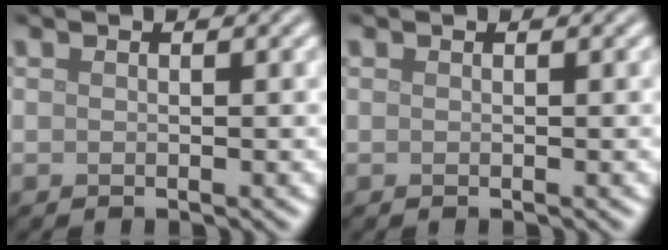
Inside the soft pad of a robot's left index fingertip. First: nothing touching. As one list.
[{"total": 0.0}]